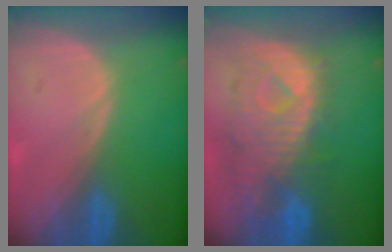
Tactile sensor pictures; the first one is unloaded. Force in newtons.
{"total": 10.9, "press": 9.7, "slide": 5.0}